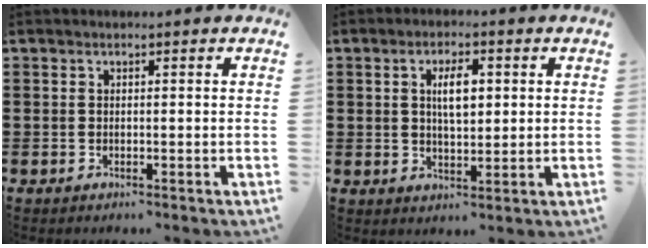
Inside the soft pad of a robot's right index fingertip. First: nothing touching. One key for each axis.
{"total": 5.1, "fx": 1.3, "fy": 2.1, "fz": 4.5, "tx": -0.077, "ty": 0.004, "tz": 0.017}